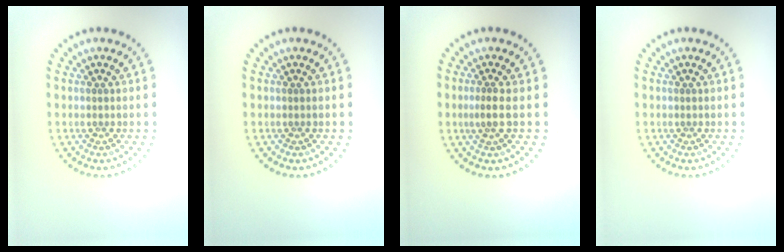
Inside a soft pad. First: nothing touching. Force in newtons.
{"total": 0.0}
{"total": 1.7, "press": 1.3, "slide": 1.2}
{"total": 0.0}